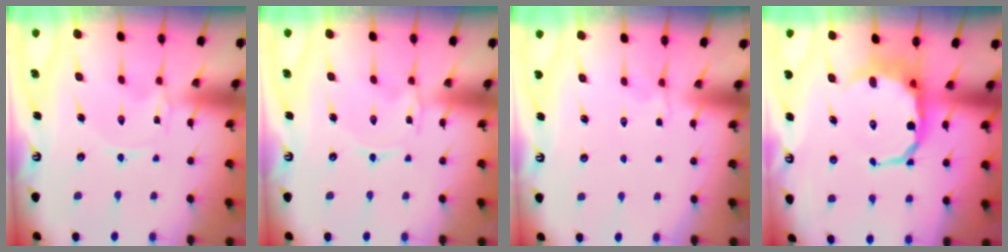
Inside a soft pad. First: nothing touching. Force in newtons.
{"total": 0.0}
{"total": 2.1, "press": 1.3, "slide": 1.6}
{"total": 9.7, "press": 9.3, "slide": 2.8}